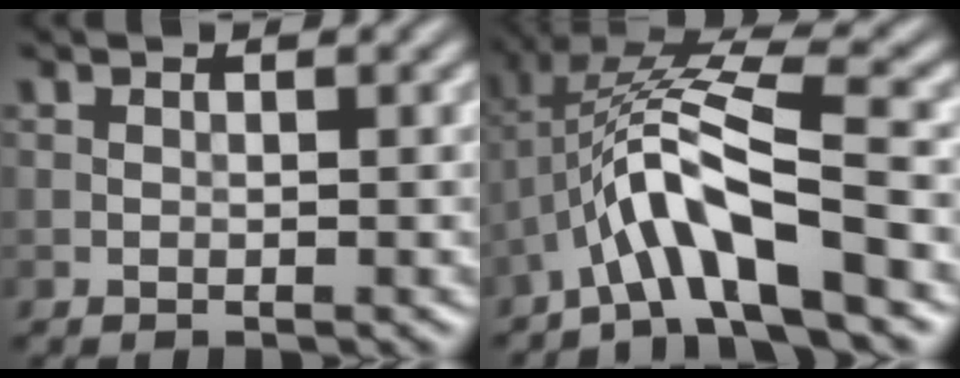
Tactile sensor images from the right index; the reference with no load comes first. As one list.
[{"total": 8.5, "force": [-3.3, 1.9, 7.6], "torque": [-0.141, 0.023, -0.064]}]